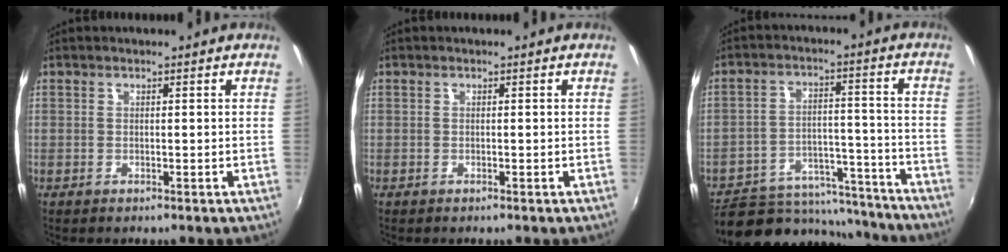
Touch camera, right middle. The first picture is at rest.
{"total": 0.0}
{"total": 17.5, "force": [-14.9, 7.5, 5.4], "torque": [-0.106, 0.029, -0.191]}